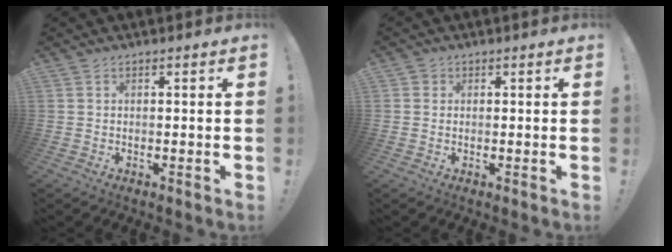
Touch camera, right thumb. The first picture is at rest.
{"total": 1.0, "force": [0.3, 1.0, 0.1], "torque": [0.004, 0.001, 0.003]}